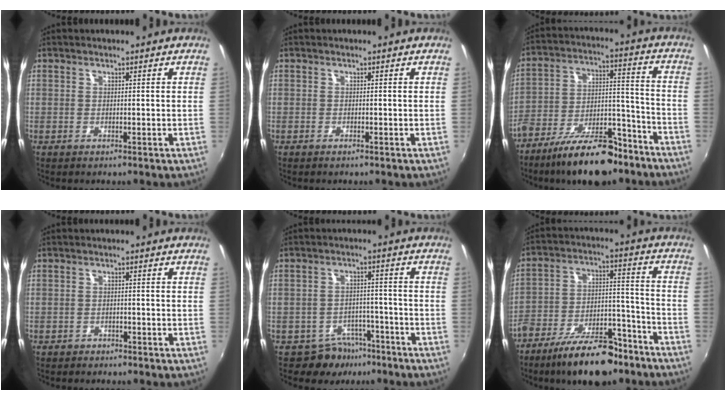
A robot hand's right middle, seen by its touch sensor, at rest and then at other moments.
{"total": 0.6, "force": [-0.5, 0.0, 0.3], "torque": [-0.003, -0.002, -0.009]}
{"total": 17.4, "force": [-12.3, 6.8, 10.3], "torque": [-0.177, 0.002, -0.187]}
{"total": 1.7, "force": [-1.5, 0.9, 0.1], "torque": [-0.006, -0.001, -0.024]}
{"total": 6.3, "force": [-4.7, 4.1, 0.4], "torque": [-0.006, 0.024, -0.063]}
{"total": 16.4, "force": [-11.9, 6.5, 9.4], "torque": [-0.163, 0.005, -0.178]}